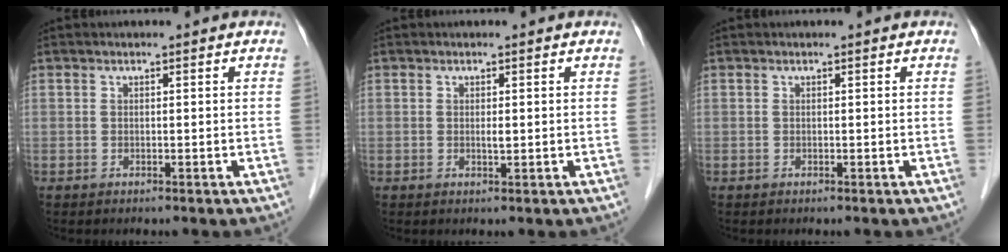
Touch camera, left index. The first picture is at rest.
{"total": 0.9, "force": [0.2, 0.2, 0.8], "torque": [-0.018, -0.001, 0.003]}
{"total": 0.0}